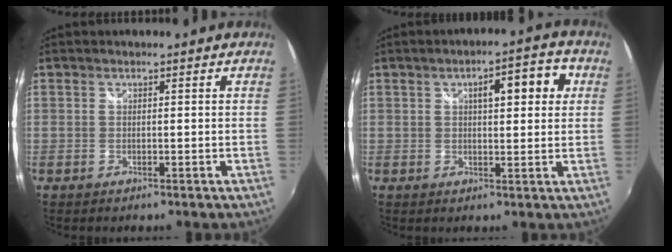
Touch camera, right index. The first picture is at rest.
{"total": 7.3, "force": [2.2, 2.4, 6.5], "torque": [-0.096, 0.018, 0.034]}